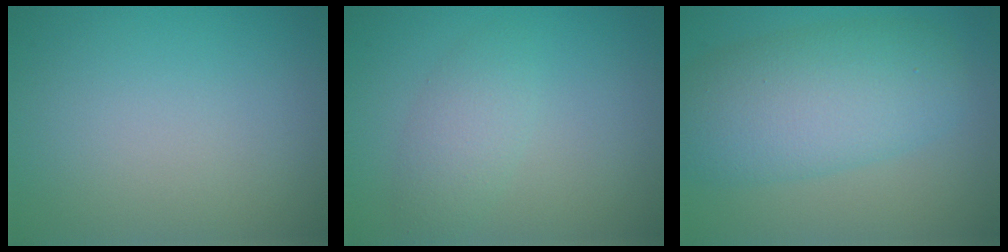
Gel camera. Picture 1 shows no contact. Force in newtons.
{"total": 2.5, "press": 2.5, "slide": 0.0}
{"total": 8.0, "press": 8.0, "slide": 0.5}